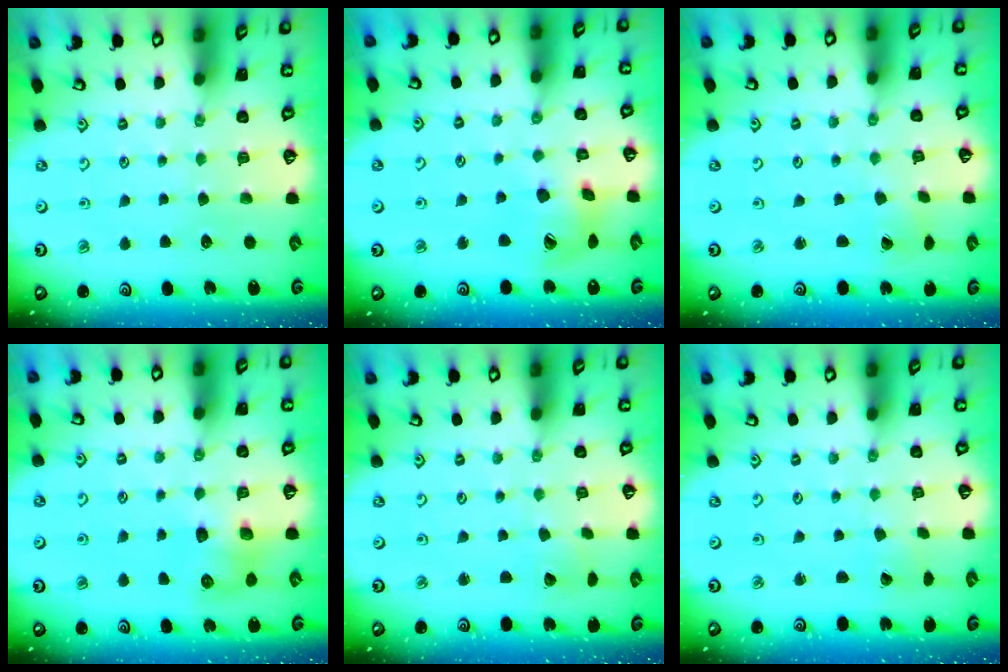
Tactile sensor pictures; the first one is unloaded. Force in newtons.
{"total": 13.1, "press": 13.0, "slide": 1.8}
{"total": 1.2, "press": 1.1, "slide": 0.4}
{"total": 7.8, "press": 7.8, "slide": 0.1}
{"total": 2.0, "press": 2.0, "slide": 0.2}
{"total": 0.6, "press": 0.6, "slide": 0.1}